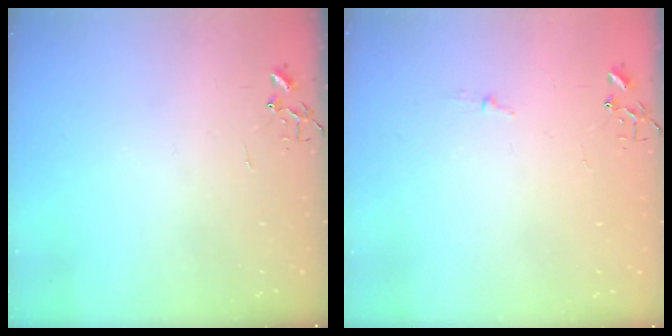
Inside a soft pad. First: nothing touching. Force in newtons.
{"total": 3.1, "press": 3.1, "slide": 0.4}